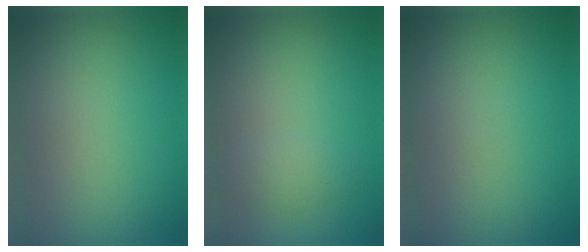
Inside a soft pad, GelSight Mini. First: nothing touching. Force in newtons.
{"total": 1.6, "press": 1.6, "slide": 0.0}
{"total": 0.0}